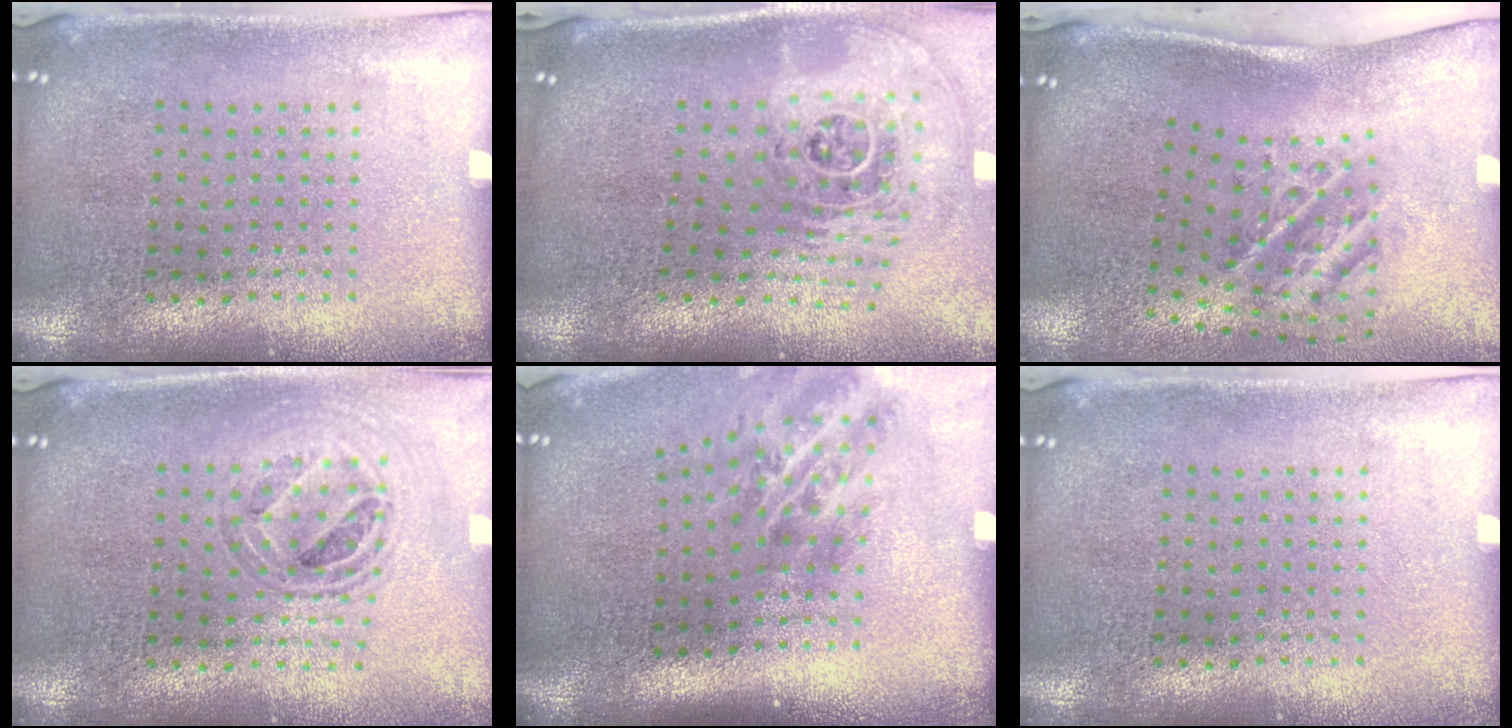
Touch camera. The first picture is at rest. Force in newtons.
{"total": 2.8, "press": 1.8, "slide": 2.1}
{"total": 2.0, "press": 1.2, "slide": 1.5}
{"total": 0.8, "press": 0.8, "slide": 0.1}
{"total": 2.1, "press": 1.3, "slide": 1.7}
{"total": 0.0}